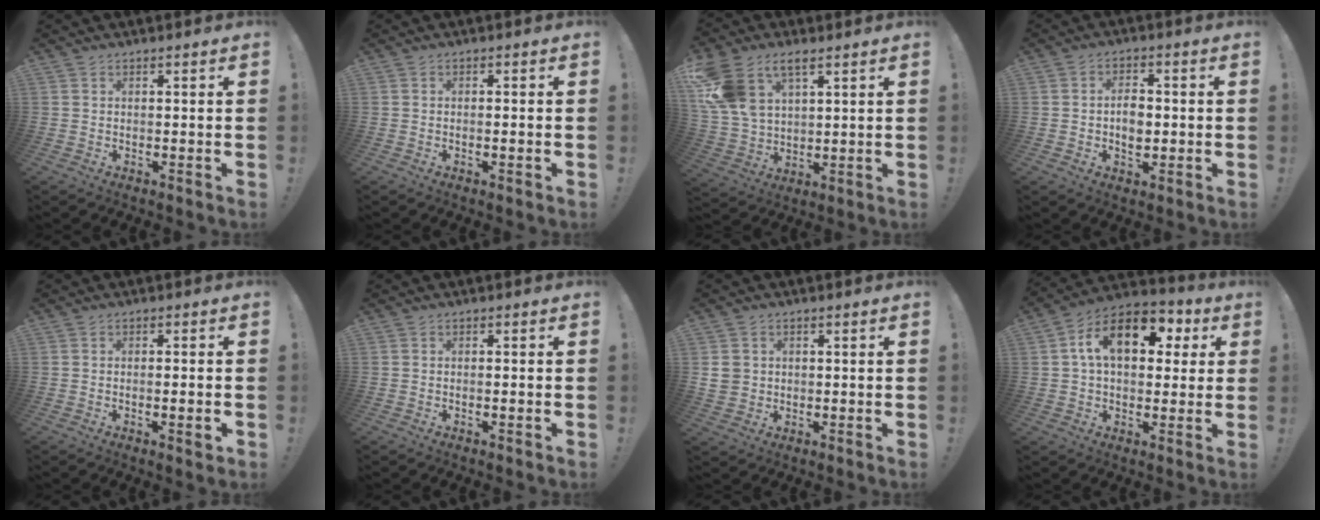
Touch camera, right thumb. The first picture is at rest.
{"total": 1.0, "force": [-0.5, -0.1, 0.9], "torque": [-0.017, 0.001, -0.008]}
{"total": 13.4, "force": [7.2, 8.1, 7.8], "torque": [-0.170, -0.025, 0.144]}
{"total": 5.5, "force": [-0.6, 3.8, 3.9], "torque": [-0.042, -0.001, -0.013]}
{"total": 2.7, "force": [-0.8, 0.1, 2.6], "torque": [-0.031, -0.005, -0.013]}
{"total": 0.8, "force": [-0.5, -0.2, 0.6], "torque": [-0.011, -0.001, -0.007]}
{"total": 4.5, "force": [1.0, 4.0, 1.7], "torque": [-0.022, -0.004, 0.020]}
{"total": 16.4, "force": [4.9, 9.9, 12.1], "torque": [-0.195, 0.006, 0.085]}